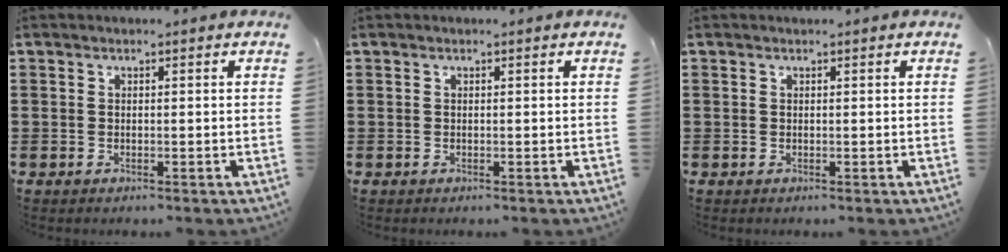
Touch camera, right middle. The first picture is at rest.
{"total": 0.0}
{"total": 0.0}